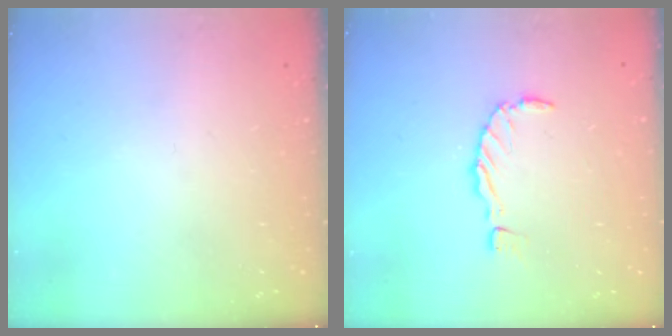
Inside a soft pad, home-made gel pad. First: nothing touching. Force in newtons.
{"total": 0.0}